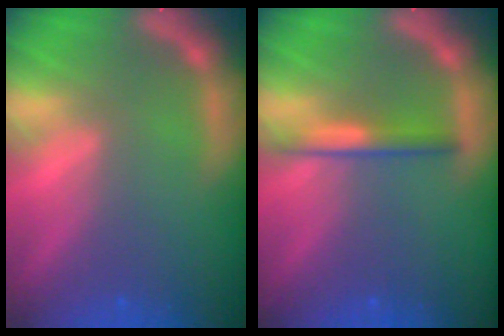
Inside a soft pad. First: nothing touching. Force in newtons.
{"total": 2.4}